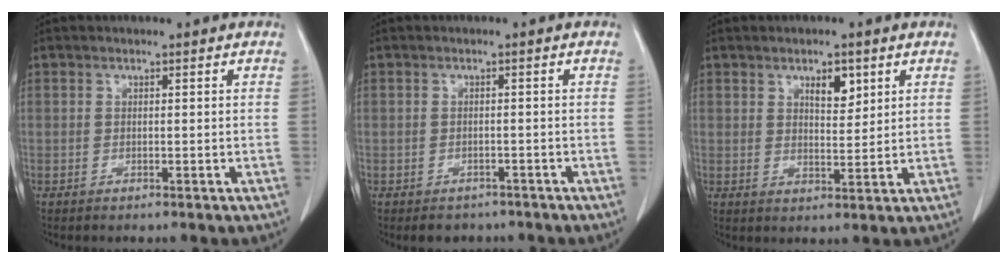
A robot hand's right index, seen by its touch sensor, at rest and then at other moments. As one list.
[{"total": 3.3, "force": [-2.7, 1.9, 0.4], "torque": [-0.005, 0.005, -0.035]}, {"total": 4.0, "force": [2.1, 1.6, 3.0], "torque": [-0.046, -0.003, 0.035]}]